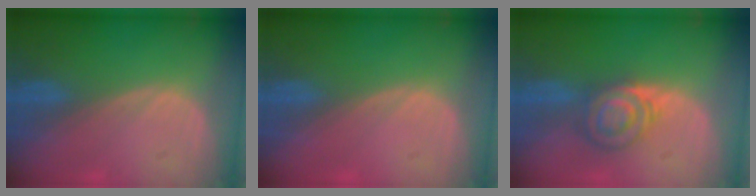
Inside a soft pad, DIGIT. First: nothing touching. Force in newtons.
{"total": 0.6, "press": 0.0, "slide": 0.6}
{"total": 6.0, "press": 5.8, "slide": 1.2}